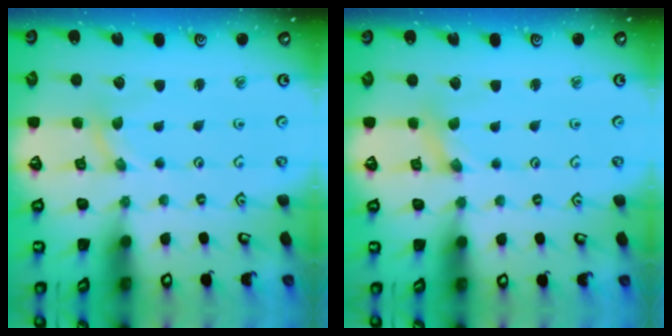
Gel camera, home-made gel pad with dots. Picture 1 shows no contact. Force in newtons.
{"total": 1.1, "press": 1.1, "slide": 0.2}